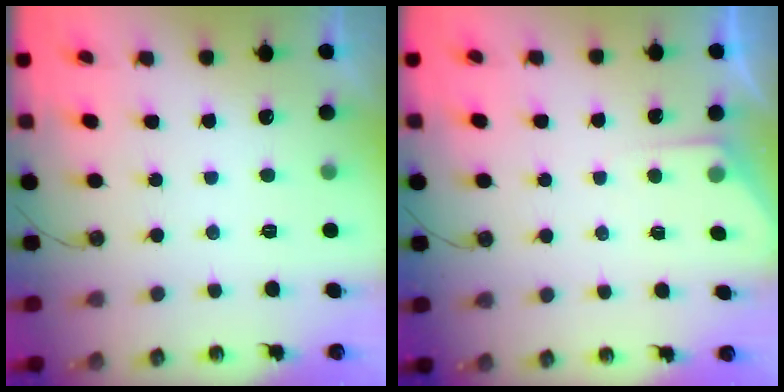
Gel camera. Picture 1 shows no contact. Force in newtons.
{"total": 3.6, "press": 3.6, "slide": 0.3}